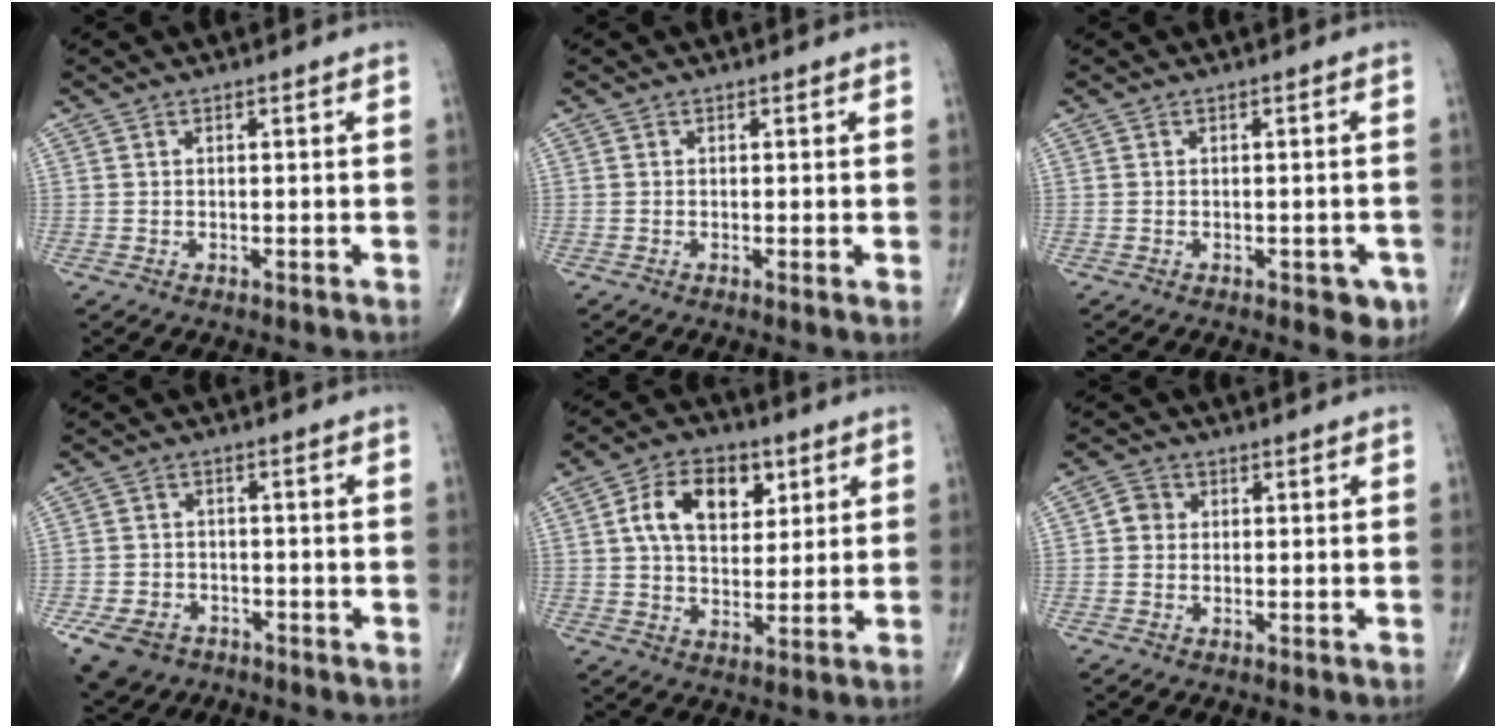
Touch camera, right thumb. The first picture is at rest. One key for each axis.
{"total": 0.9, "fx": 0.0, "fy": 0.1, "fz": 0.9, "tx": -0.019, "ty": -0.004, "tz": -0.003}
{"total": 3.8, "fx": -1.7, "fy": 1.9, "fz": 2.9, "tx": -0.014, "ty": 0.004, "tz": -0.017}
{"total": 10.2, "fx": -5.6, "fy": 7.4, "fz": 4.2, "tx": -0.094, "ty": 0.021, "tz": -0.087}
{"total": 12.3, "fx": 3.9, "fy": 7.9, "fz": 8.5, "tx": -0.116, "ty": -0.003, "tz": 0.064}
{"total": 2.6, "fx": 0.1, "fy": 2.4, "fz": 1.0, "tx": -0.004, "ty": 0.005, "tz": -0.005}